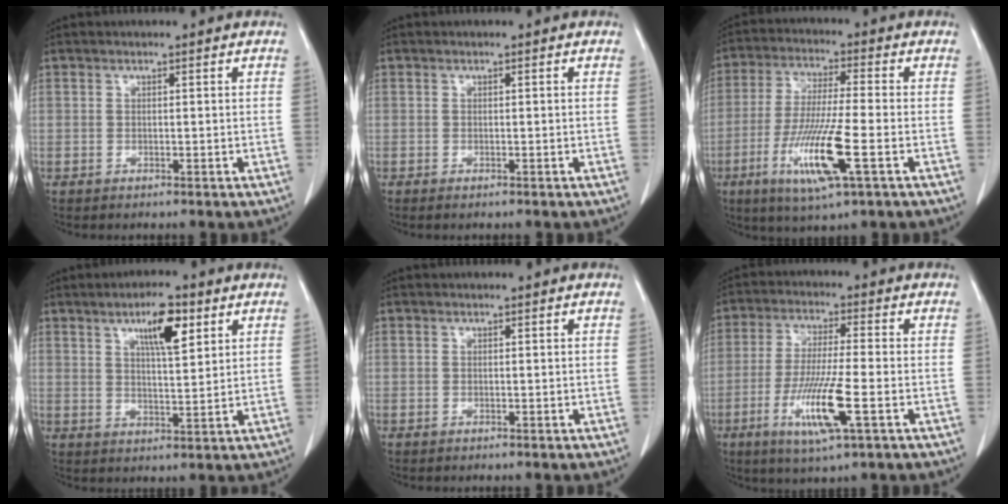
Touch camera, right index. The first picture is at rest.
{"total": 0.7, "force": [-0.4, 0.0, 0.5], "torque": [-0.011, -0.001, -0.007]}
{"total": 12.3, "force": [-4.2, 0.5, 11.5], "torque": [-0.229, -0.023, -0.075]}
{"total": 7.3, "force": [3.7, 1.6, 6.1], "torque": [-0.105, 0.002, 0.062]}
{"total": 0.0}
{"total": 10.5, "force": [-3.5, 0.4, 9.9], "torque": [-0.193, -0.018, -0.063]}